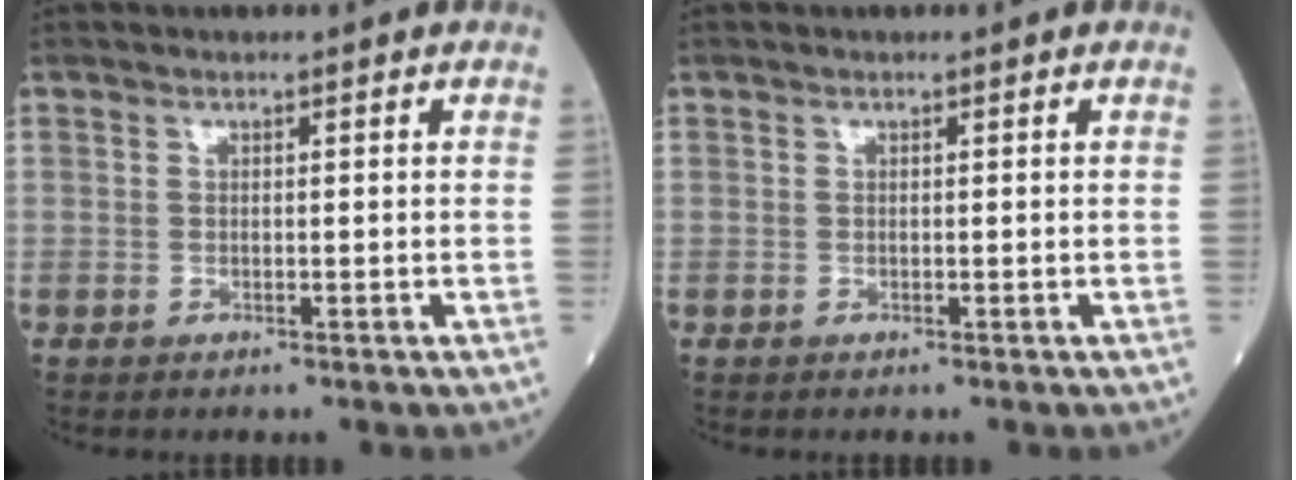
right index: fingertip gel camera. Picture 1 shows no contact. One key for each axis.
{"total": 0.0}